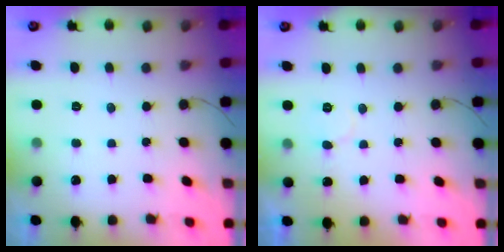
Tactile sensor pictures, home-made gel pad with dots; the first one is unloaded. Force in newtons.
{"total": 4.7, "press": 4.7, "slide": 0.5}